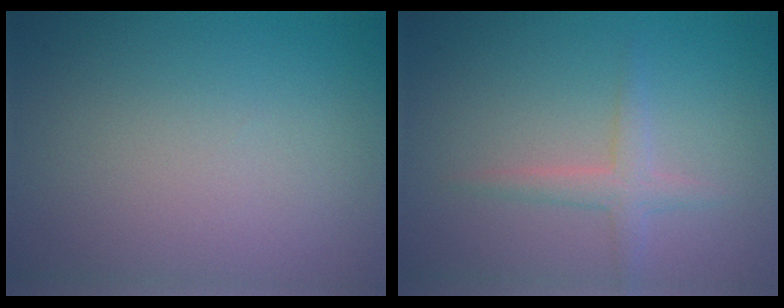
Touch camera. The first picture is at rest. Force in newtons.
{"total": 1.9, "press": 1.9, "slide": 0.2}